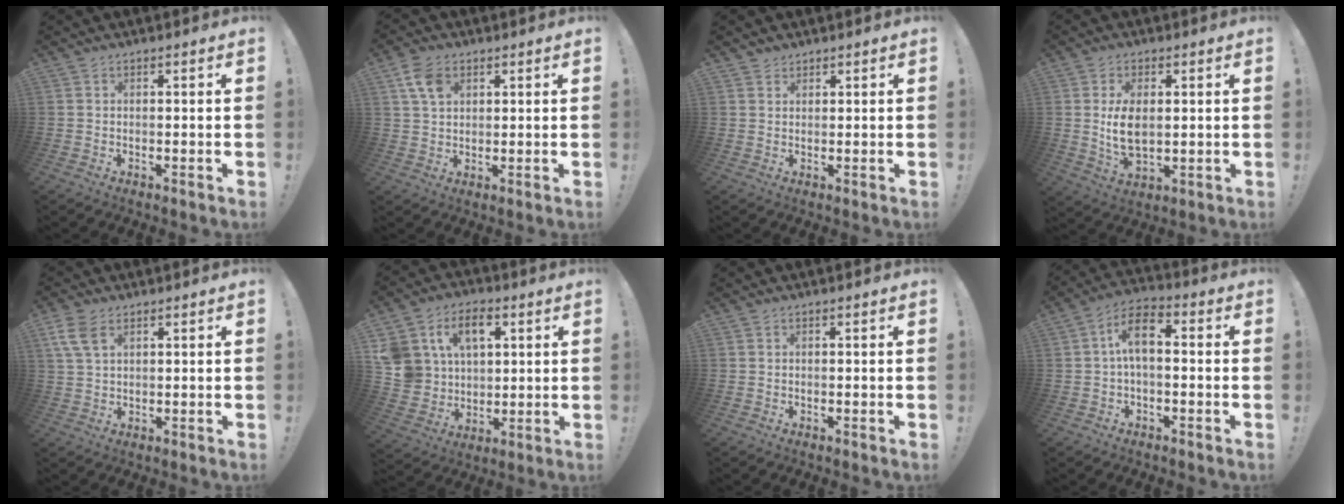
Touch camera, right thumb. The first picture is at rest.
{"total": 6.9, "force": [3.0, 4.6, 4.2], "torque": [-0.077, 0.002, 0.061]}
{"total": 1.9, "force": [1.6, 1.0, 0.0], "torque": [0.015, -0.014, 0.027]}
{"total": 8.7, "force": [1.0, 4.9, 7.1], "torque": [-0.127, -0.012, 0.014]}
{"total": 6.7, "force": [3.3, 3.6, 4.6], "torque": [-0.095, -0.004, 0.065]}
{"total": 14.6, "force": [6.1, 11.2, 7.2], "torque": [-0.124, -0.024, 0.121]}
{"total": 0.0}
{"total": 8.9, "force": [0.4, 4.4, 7.7], "torque": [-0.139, 0.014, 0.012]}